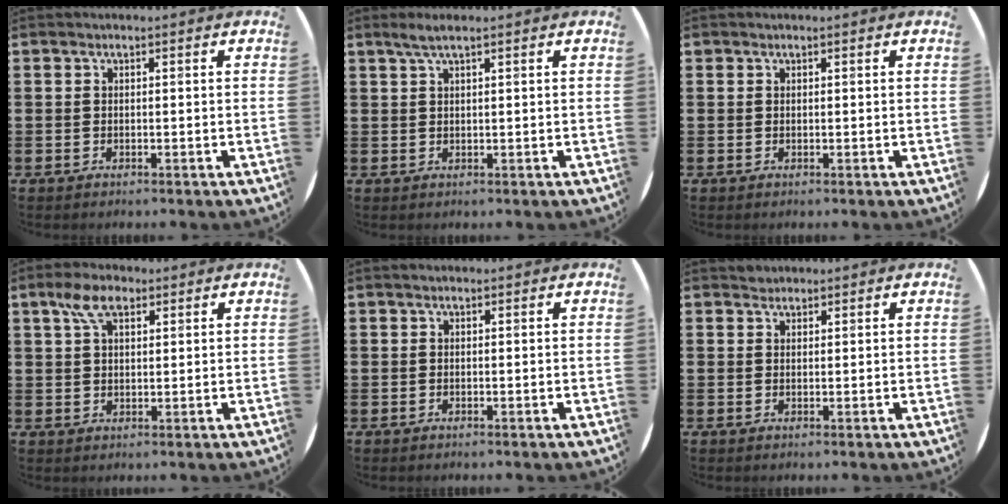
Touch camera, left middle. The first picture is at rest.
{"total": 2.1, "force": [1.4, 0.0, 1.6], "torque": [-0.032, 0.002, 0.024]}
{"total": 0.0}
{"total": 5.2, "force": [3.2, 2.7, 3.1], "torque": [-0.063, 0.007, 0.056]}
{"total": 0.0}
{"total": 1.1, "force": [1.1, 0.3, -0.2], "torque": [0.002, 0.002, 0.021]}